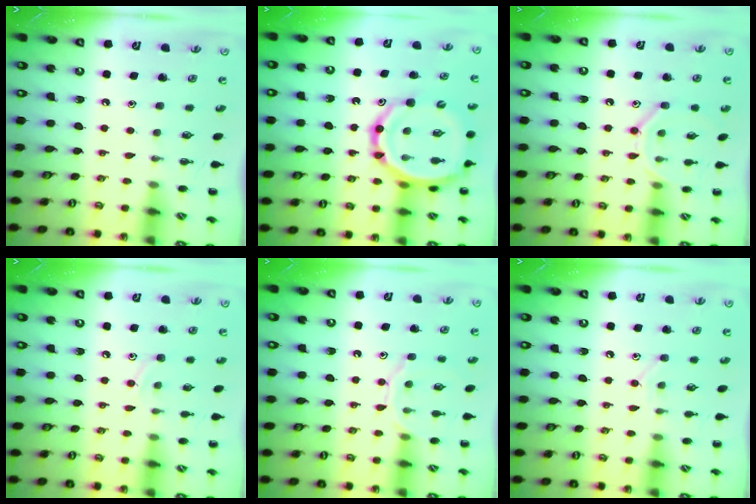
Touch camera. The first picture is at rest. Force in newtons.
{"total": 16.6, "press": 16.1, "slide": 4.1}
{"total": 9.3, "press": 9.3, "slide": 0.8}
{"total": 7.2, "press": 7.1, "slide": 1.6}
{"total": 9.4, "press": 9.4, "slide": 0.6}
{"total": 7.1, "press": 6.9, "slide": 1.5}